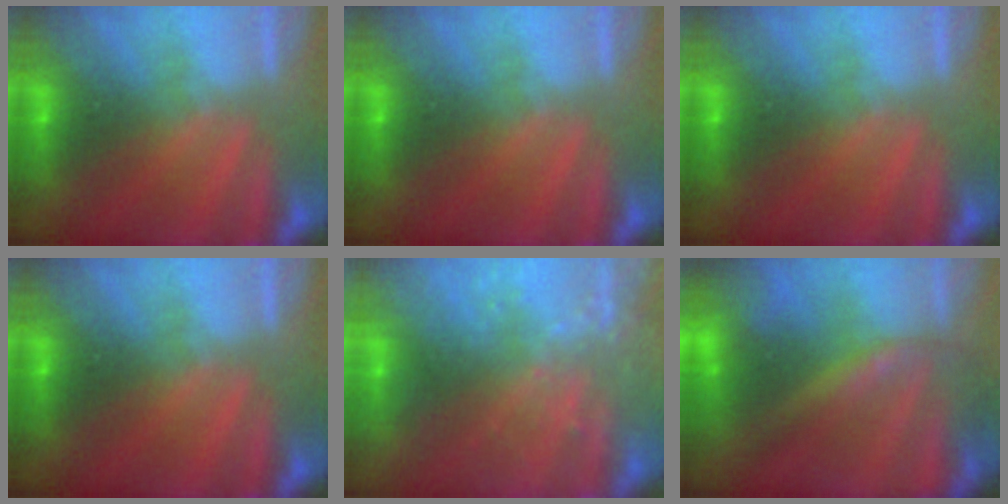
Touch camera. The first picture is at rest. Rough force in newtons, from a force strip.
{"total": 0.0}
{"total": 0.0}
{"total": 0.0}
{"total": 6.0}
{"total": 7.1}